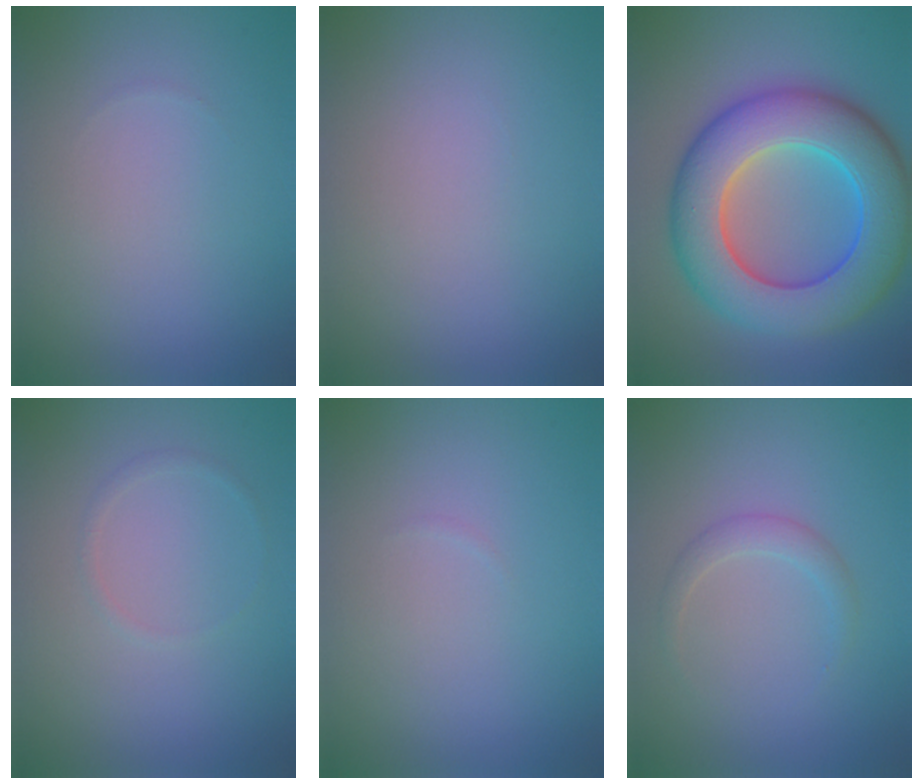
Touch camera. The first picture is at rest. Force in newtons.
{"total": 0.0}
{"total": 12.2, "press": 12.2, "slide": 0.2}
{"total": 0.7, "press": 0.7, "slide": 0.0}
{"total": 0.0}
{"total": 1.4, "press": 1.4, "slide": 0.0}